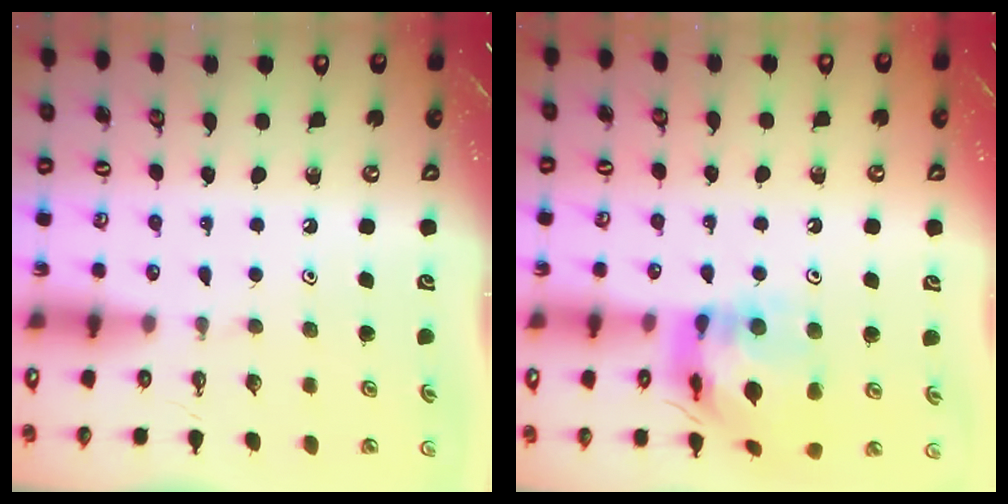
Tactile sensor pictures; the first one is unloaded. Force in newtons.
{"total": 15.0, "press": 14.9, "slide": 1.7}